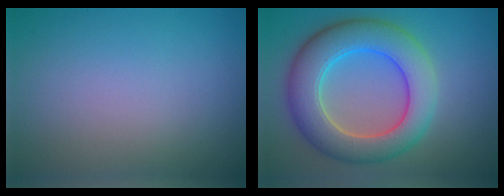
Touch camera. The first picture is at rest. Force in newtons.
{"total": 8.4, "press": 8.4, "slide": 0.4}